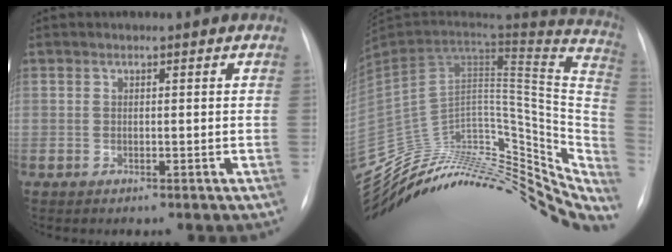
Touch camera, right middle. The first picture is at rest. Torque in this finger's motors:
{"motor_torque": [-1.13, -1.01, -0.45, -0.13]}